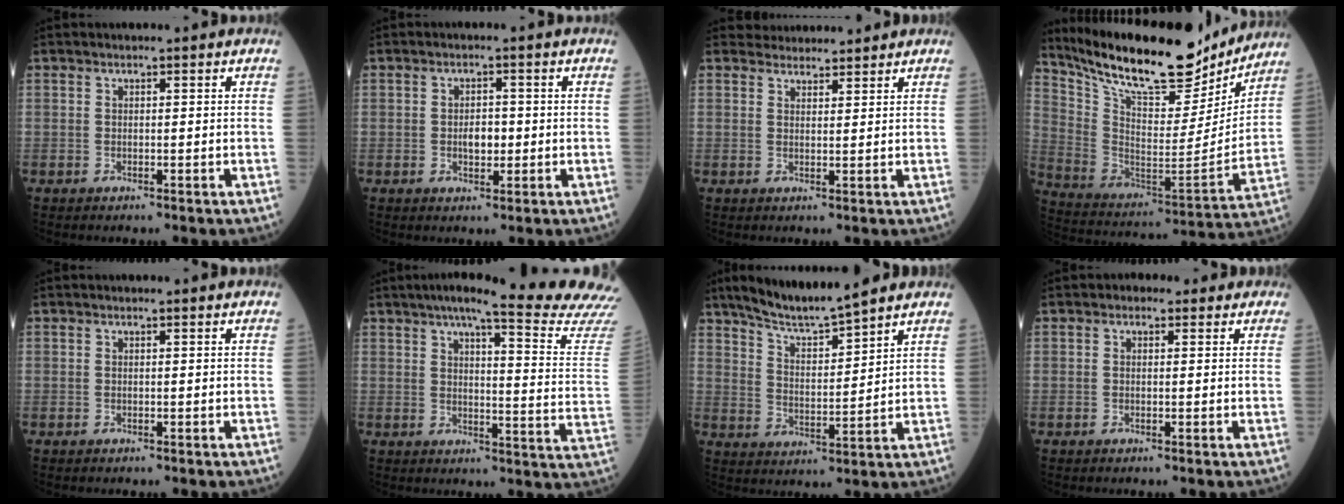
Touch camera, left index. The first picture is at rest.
{"total": 2.7, "force": [-0.3, 1.5, 2.2], "torque": [-0.037, 0.003, -0.003]}
{"total": 3.7, "force": [3.6, 0.9, -0.2], "torque": [0.000, 0.019, 0.057]}
{"total": 23.8, "force": [20.8, 5.8, 10.1], "torque": [-0.190, -0.018, 0.329]}
{"total": 0.0}
{"total": 22.9, "force": [20.5, -1.5, 9.9], "torque": [-0.139, -0.088, 0.241]}
{"total": 9.8, "force": [8.8, 0.2, 4.4], "torque": [-0.083, 0.007, 0.162]}
{"total": 1.8, "force": [0.9, 1.4, 0.6], "torque": [-0.007, 0.013, 0.007]}